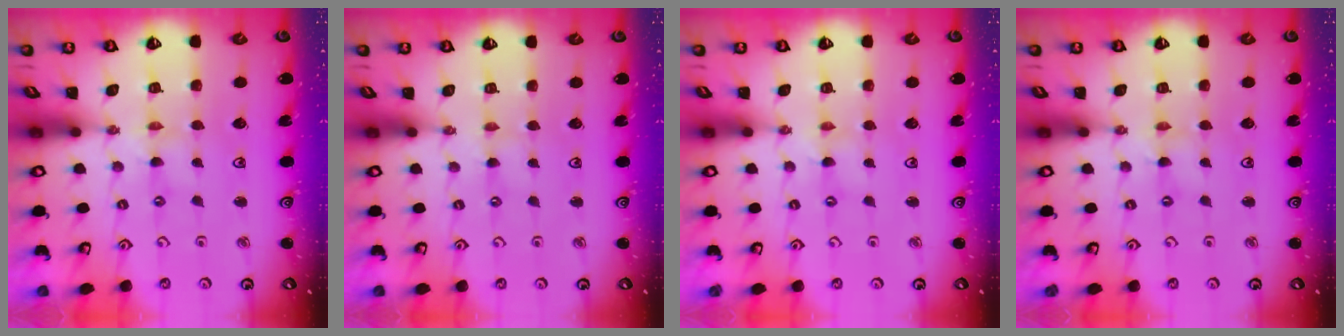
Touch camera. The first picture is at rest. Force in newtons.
{"total": 0.5, "press": 0.5, "slide": 0.1}
{"total": 0.5, "press": 0.5, "slide": 0.1}
{"total": 0.0}